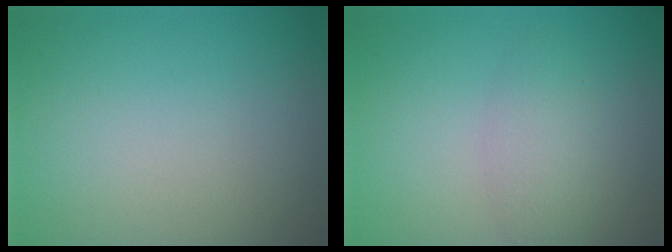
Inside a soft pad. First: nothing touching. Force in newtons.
{"total": 2.4, "press": 2.4, "slide": 0.0}